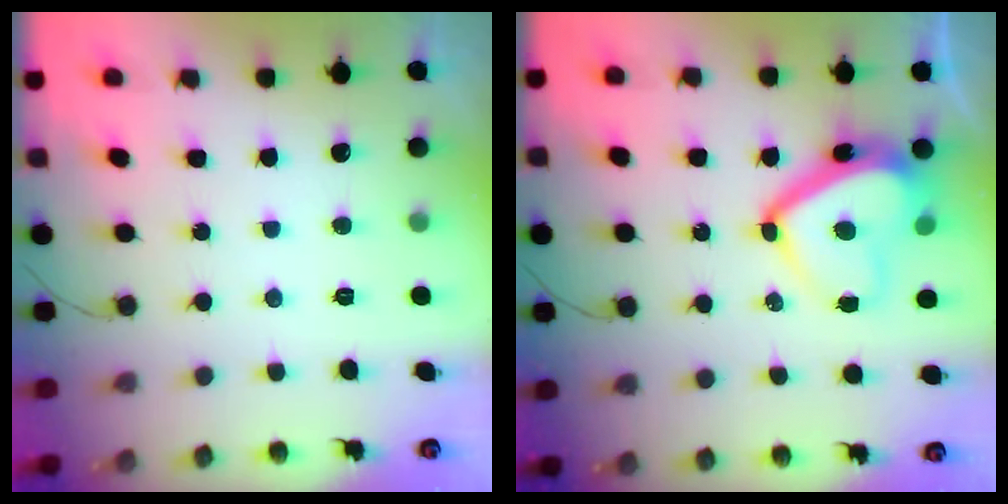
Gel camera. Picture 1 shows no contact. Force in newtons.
{"total": 13.9, "press": 13.7, "slide": 1.9}